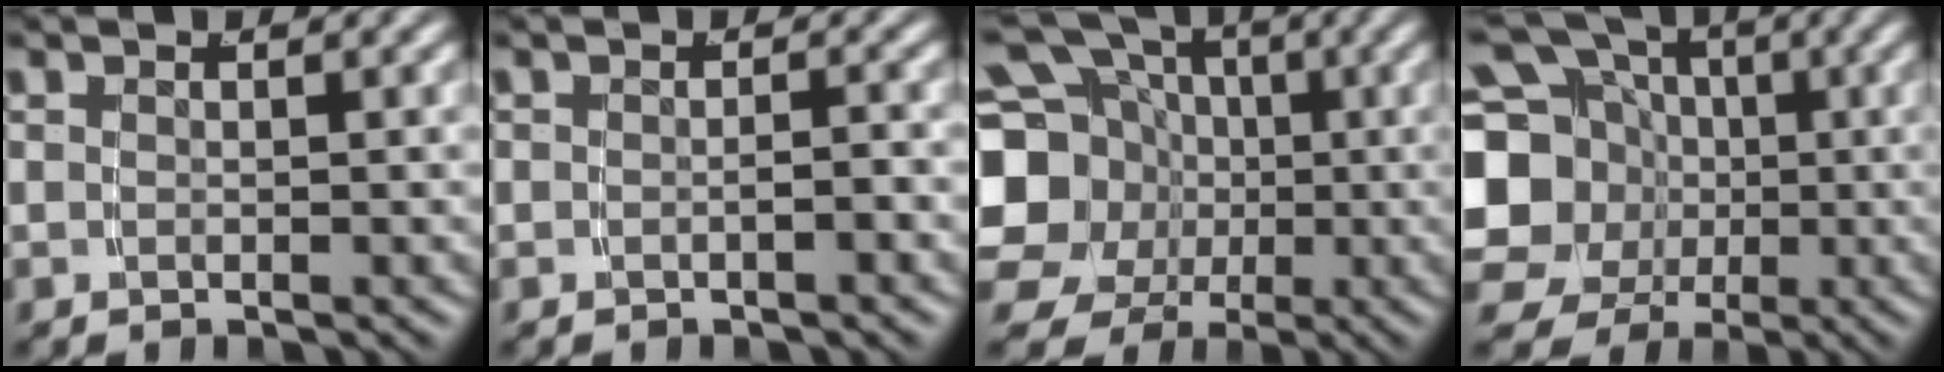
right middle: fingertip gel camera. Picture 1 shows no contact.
{"total": 0.7, "force": [-0.4, 0.5, 0.4], "torque": [0.002, 0.008, -0.013]}
{"total": 14.4, "force": [1.6, 12.8, 6.5], "torque": [-0.135, -0.028, 0.018]}
{"total": 13.2, "force": [1.0, 11.6, 6.1], "torque": [-0.126, -0.033, 0.016]}